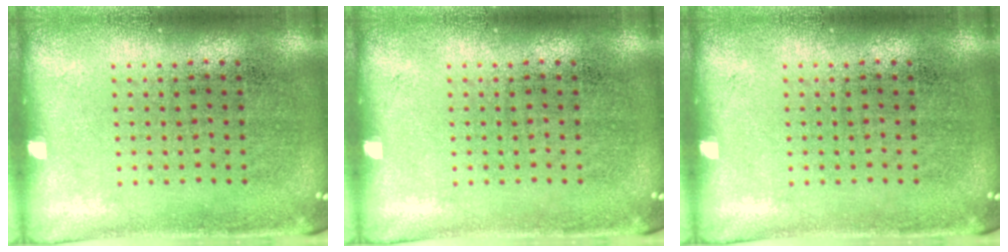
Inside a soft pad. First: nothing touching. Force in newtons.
{"total": 0.0}
{"total": 0.0}